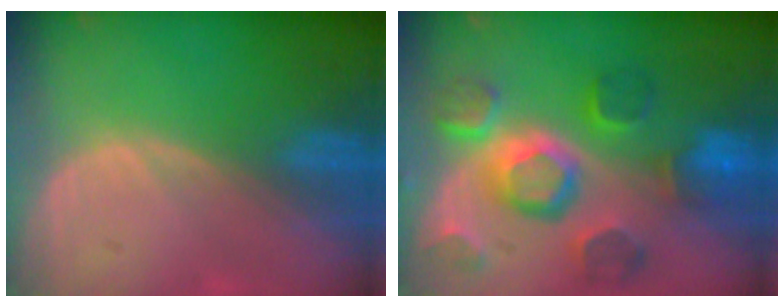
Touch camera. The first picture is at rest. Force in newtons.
{"total": 11.9, "press": 10.3, "slide": 6.0}